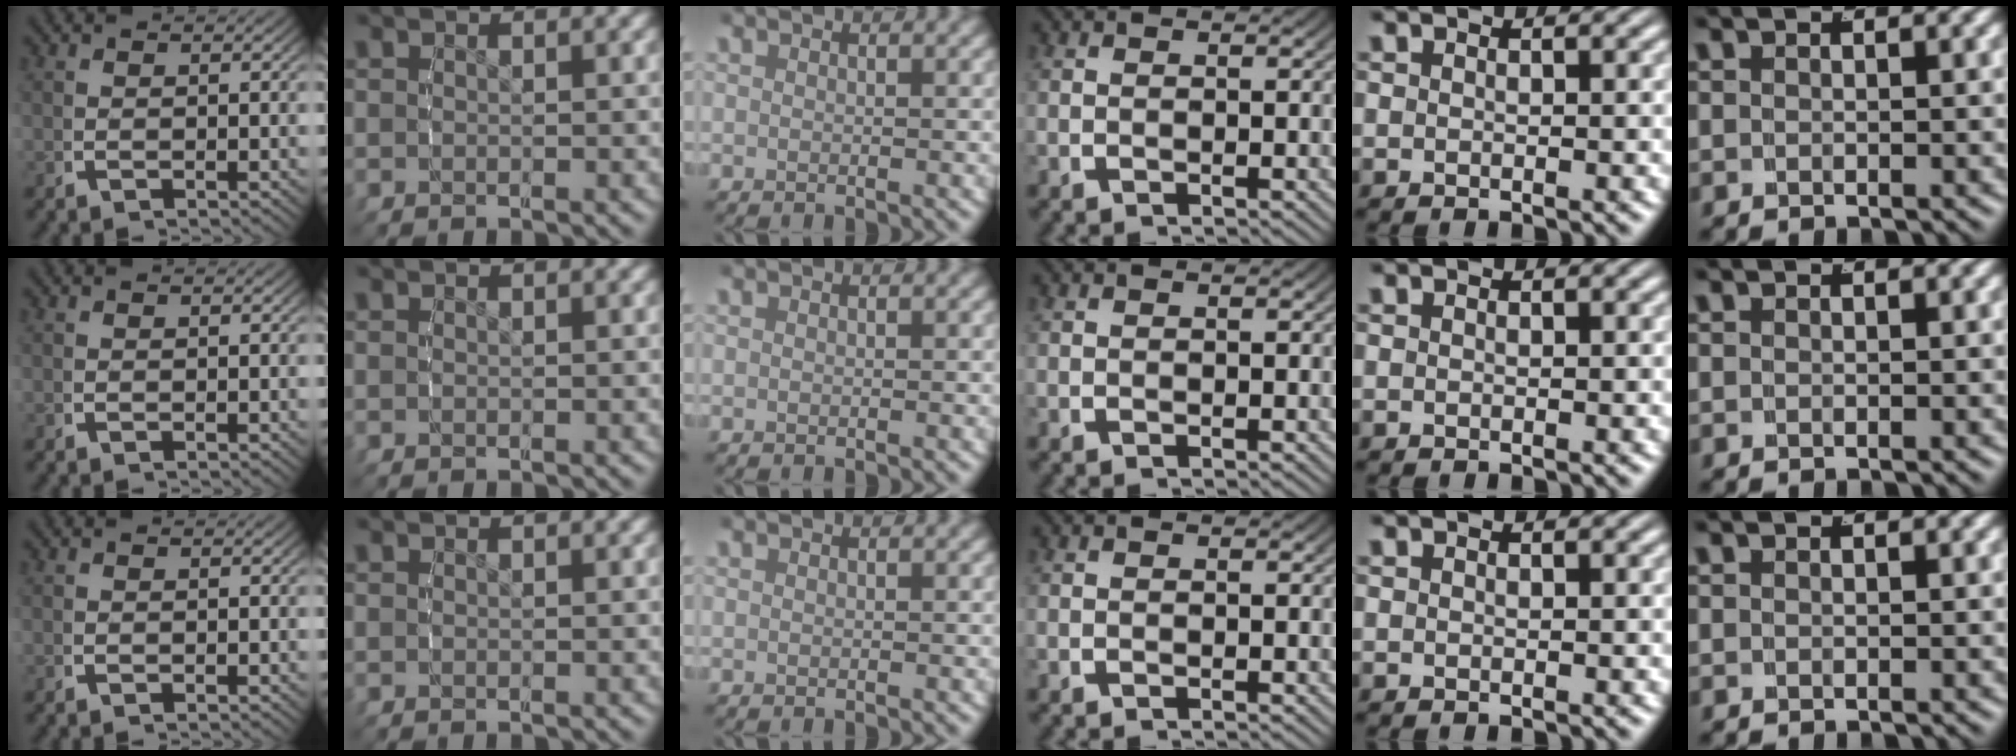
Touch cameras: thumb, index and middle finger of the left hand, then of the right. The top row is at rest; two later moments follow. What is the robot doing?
{"motion": "reach", "object": "jacket"}